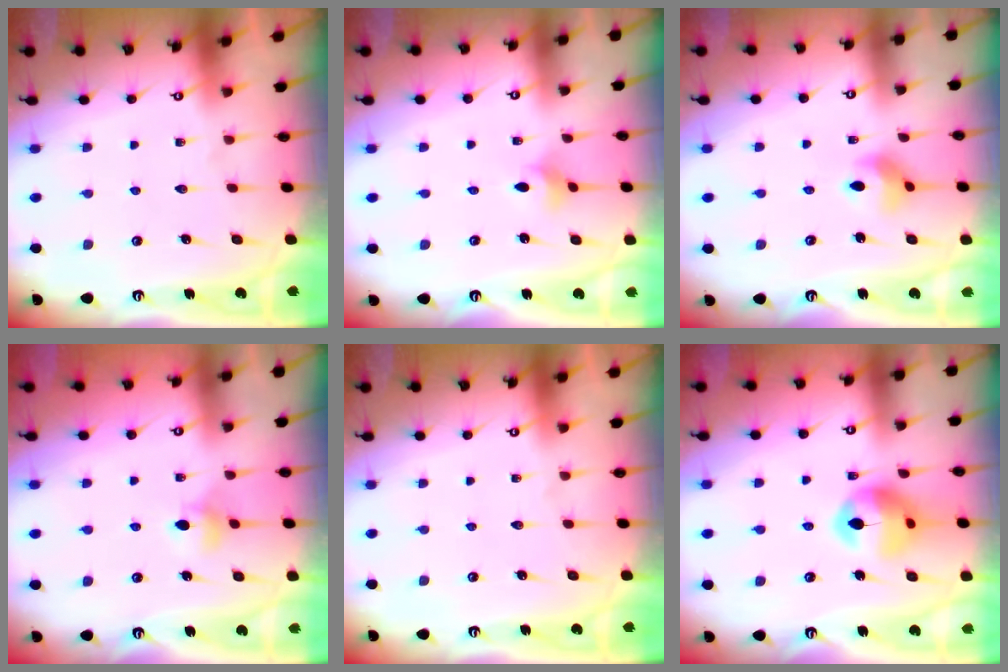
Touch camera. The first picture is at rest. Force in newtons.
{"total": 2.8, "press": 2.7, "slide": 0.7}
{"total": 6.1, "press": 6.1, "slide": 0.5}
{"total": 4.4, "press": 4.4, "slide": 0.6}
{"total": 0.0}
{"total": 13.7, "press": 13.6, "slide": 1.6}